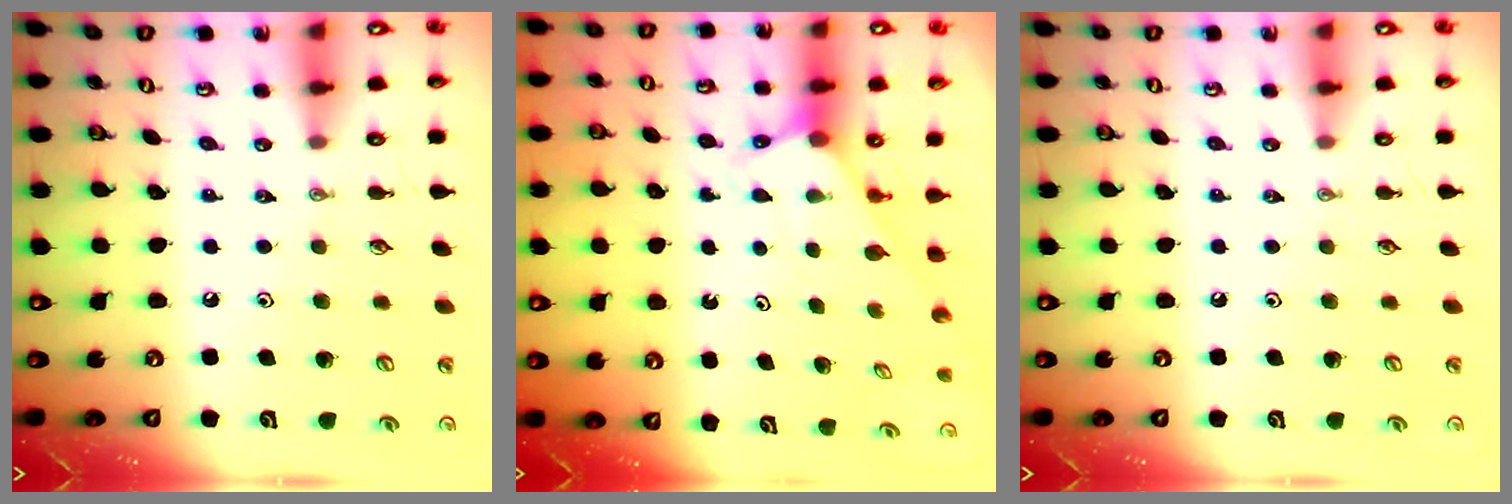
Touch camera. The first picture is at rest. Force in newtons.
{"total": 2.8, "press": 2.8, "slide": 0.1}
{"total": 0.0}